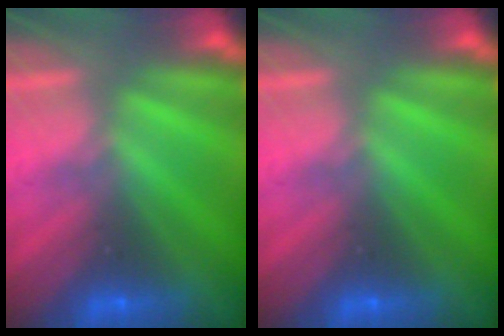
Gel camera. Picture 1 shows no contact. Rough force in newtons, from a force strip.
{"total": 0.0}